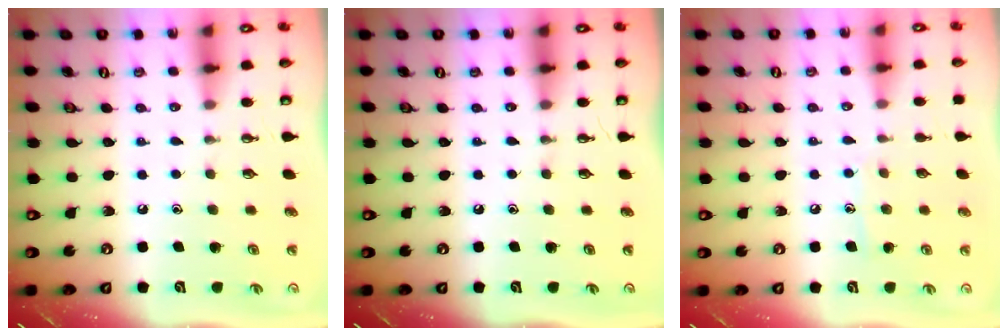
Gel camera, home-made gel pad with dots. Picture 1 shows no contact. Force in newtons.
{"total": 0.0}
{"total": 6.7, "press": 6.7, "slide": 0.5}